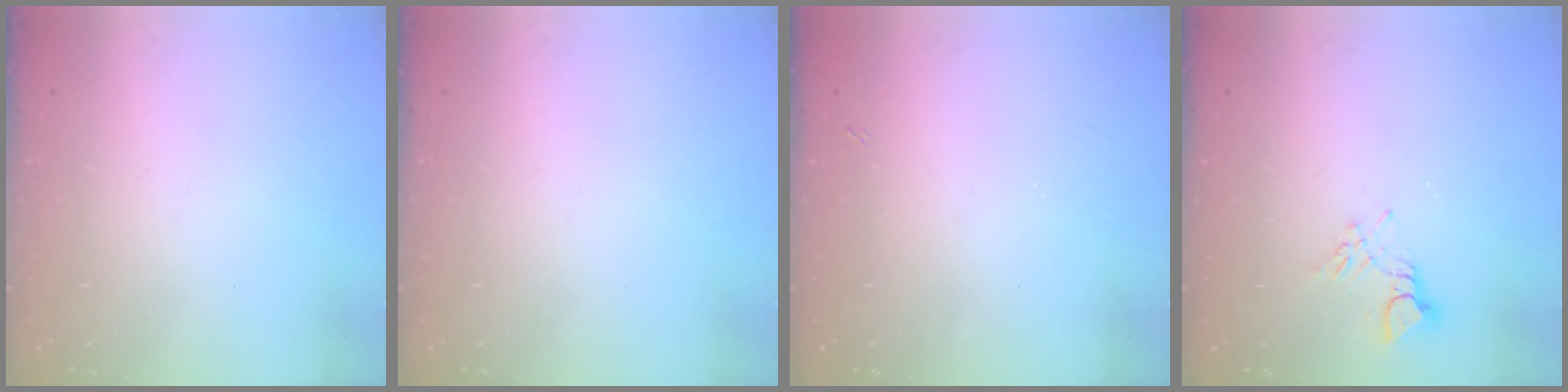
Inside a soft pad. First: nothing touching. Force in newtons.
{"total": 0.0}
{"total": 1.7, "press": 1.6, "slide": 0.3}
{"total": 3.6, "press": 3.6, "slide": 0.5}